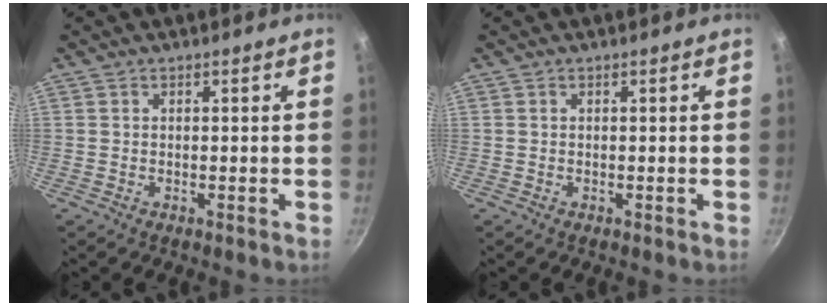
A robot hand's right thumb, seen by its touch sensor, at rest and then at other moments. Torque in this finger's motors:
{"motor_torque": [0.00, 0.00, 0.07, 0.07, 0.00]}